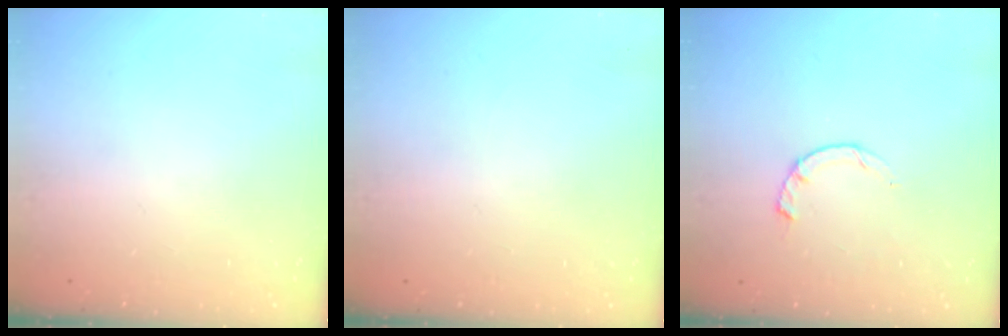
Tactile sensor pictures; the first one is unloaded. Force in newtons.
{"total": 2.4, "press": 2.4, "slide": 0.2}
{"total": 2.3, "press": 2.3, "slide": 0.4}